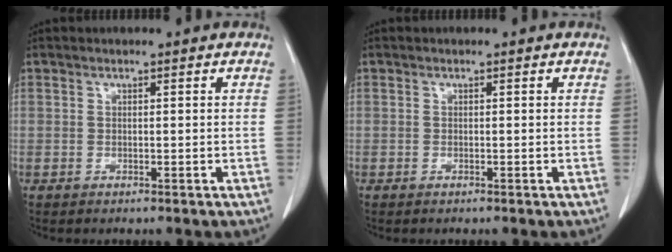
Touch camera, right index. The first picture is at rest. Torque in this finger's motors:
{"motor_torque": [0.00, 0.00, -0.01, 0.01]}